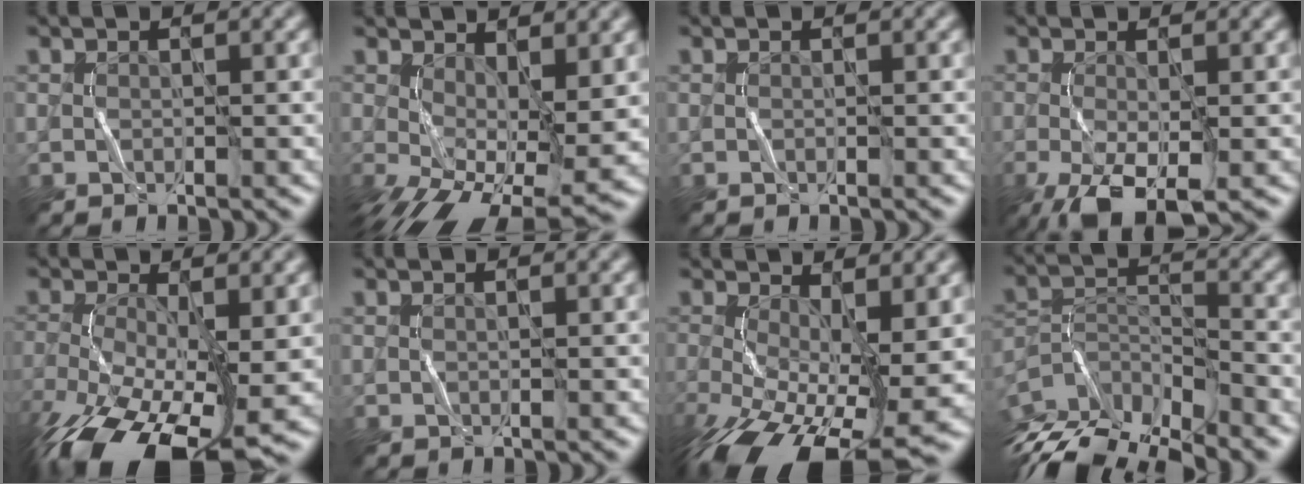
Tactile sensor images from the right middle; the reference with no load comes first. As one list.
[{"total": 9.1, "force": [-1.3, 4.3, 7.9], "torque": [-0.140, -0.017, -0.013]}, {"total": 0.0}, {"total": 7.1, "force": [-3.4, 2.7, 5.6], "torque": [-0.132, -0.021, -0.061]}, {"total": 13.3, "force": [-5.9, 5.6, 10.6], "torque": [-0.218, -0.039, -0.104]}, {"total": 0.0}, {"total": 13.4, "force": [-4.2, 6.0, 11.3], "torque": [-0.217, -0.041, -0.062]}, {"total": 10.3, "force": [-8.3, 3.4, 5.2], "torque": [-0.113, -0.013, -0.145]}]